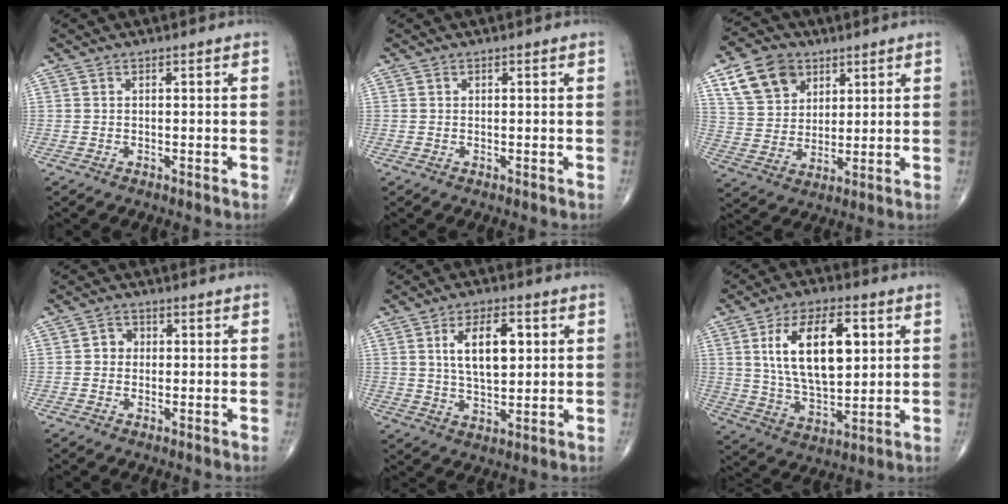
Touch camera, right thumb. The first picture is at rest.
{"total": 0.0}
{"total": 11.8, "force": [6.0, 8.5, 5.5], "torque": [-0.076, -0.016, 0.116]}
{"total": 2.5, "force": [0.1, 2.3, 1.0], "torque": [0.002, 0.007, -0.004]}
{"total": 10.3, "force": [2.7, 5.2, 8.5], "torque": [-0.128, -0.007, 0.049]}
{"total": 17.6, "force": [4.4, 8.9, 14.5], "torque": [-0.233, -0.010, 0.085]}